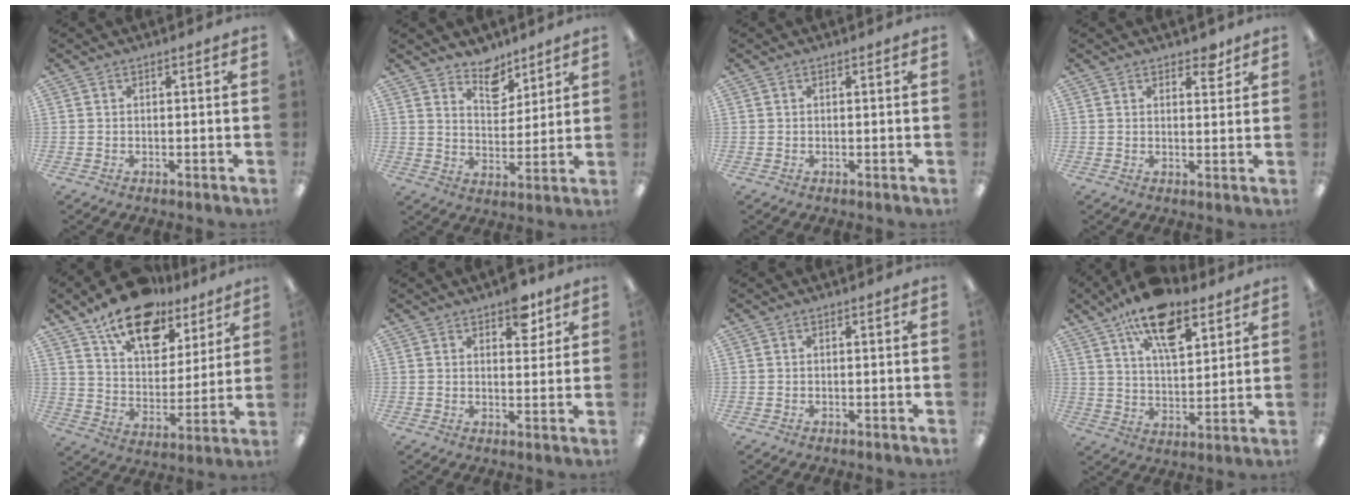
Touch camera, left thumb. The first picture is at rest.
{"total": 7.9, "force": [6.5, 4.1, 1.7], "torque": [-0.013, -0.046, 0.117]}
{"total": 0.0}
{"total": 3.7, "force": [2.8, 1.9, 1.4], "torque": [0.000, -0.014, 0.045]}
{"total": 17.7, "force": [12.6, 9.1, 8.5], "torque": [-0.143, -0.068, 0.223]}
{"total": 6.4, "force": [4.4, 3.2, 3.3], "torque": [-0.027, -0.021, 0.073]}
{"total": 0.0}
{"total": 16.5, "force": [10.5, 7.5, 10.2], "torque": [-0.162, -0.044, 0.181]}